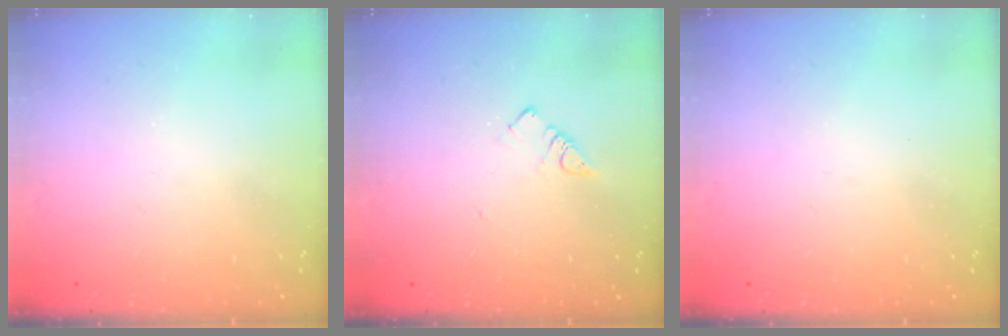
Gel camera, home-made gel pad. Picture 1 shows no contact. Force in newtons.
{"total": 2.9, "press": 2.9, "slide": 0.5}
{"total": 0.0}